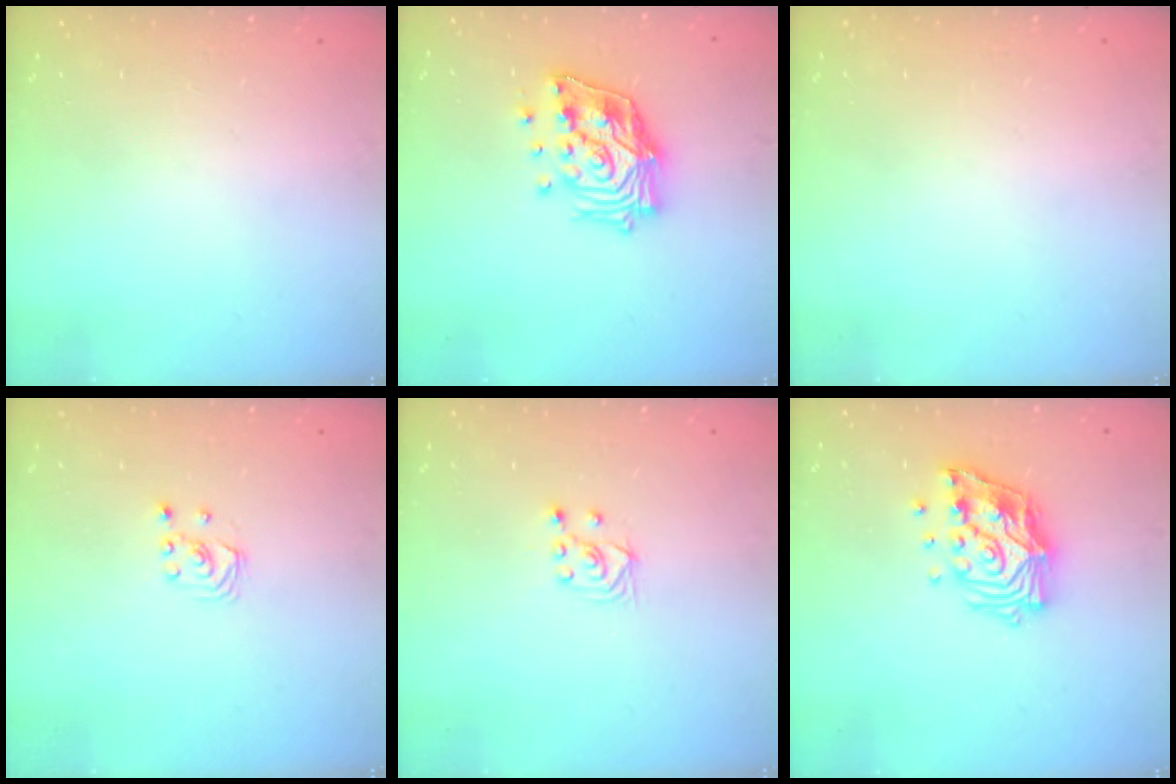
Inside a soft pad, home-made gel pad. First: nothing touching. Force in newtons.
{"total": 16.6, "press": 16.4, "slide": 2.7}
{"total": 0.0}
{"total": 1.8, "press": 1.8, "slide": 0.2}
{"total": 2.6, "press": 2.5, "slide": 1.0}
{"total": 15.4, "press": 15.3, "slide": 2.1}